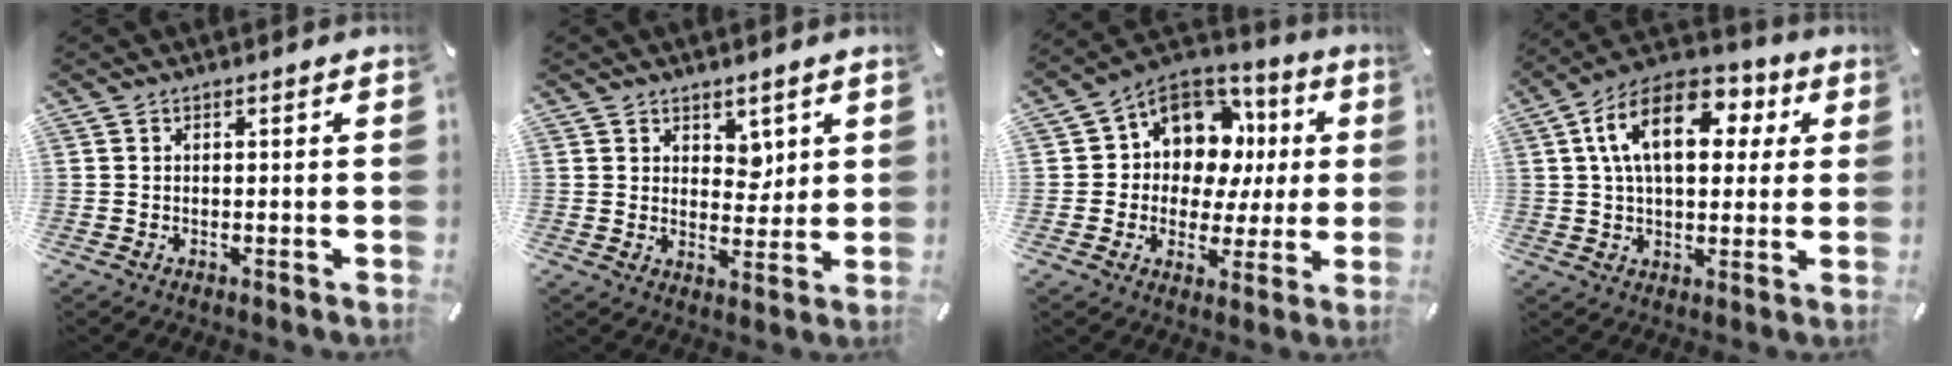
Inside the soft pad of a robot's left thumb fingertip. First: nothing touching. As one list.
[{"total": 5.5, "force": [3.2, 4.1, 1.8], "torque": [-0.017, -0.012, 0.052]}, {"total": 12.3, "force": [4.0, 10.6, 5.0], "torque": [-0.084, -0.032, 0.079]}, {"total": 16.6, "force": [5.1, 10.0, 12.2], "torque": [-0.216, 0.003, 0.087]}]